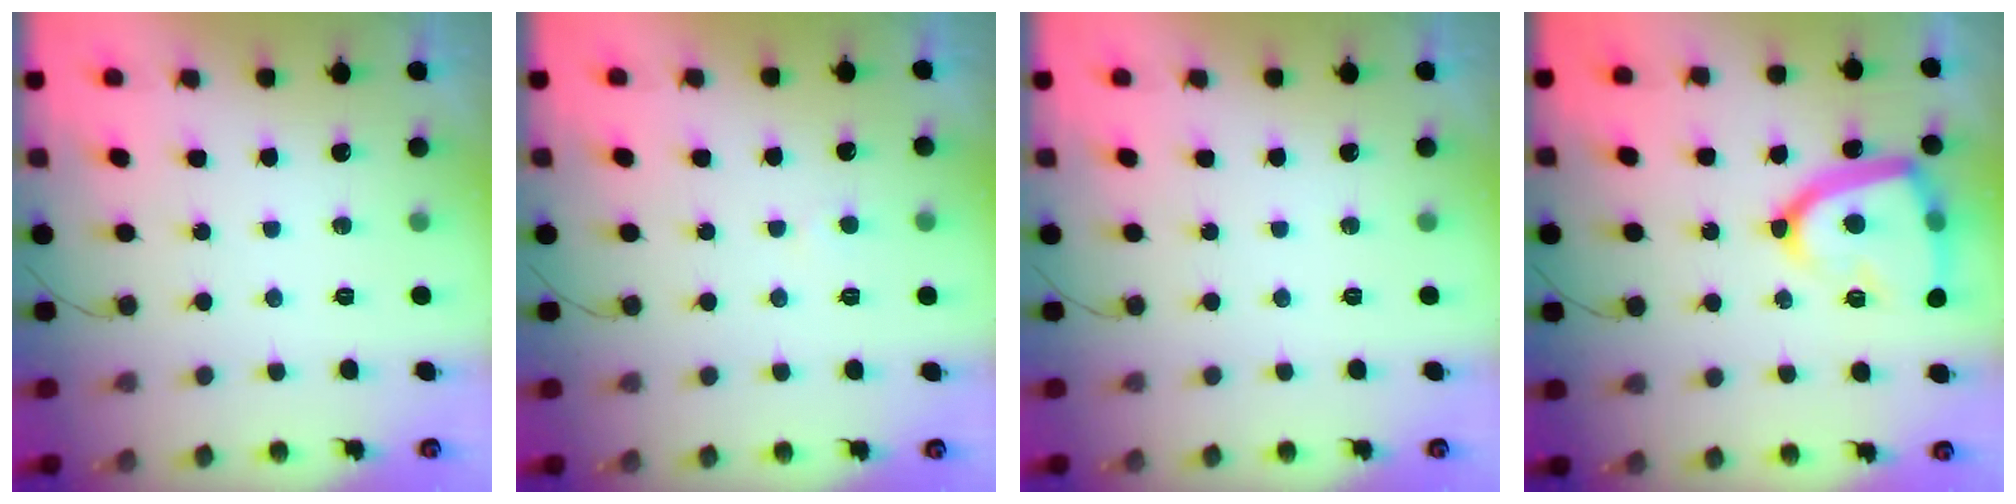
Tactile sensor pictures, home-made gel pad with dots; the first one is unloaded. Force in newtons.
{"total": 1.7, "press": 1.7, "slide": 0.2}
{"total": 0.0}
{"total": 18.7, "press": 18.6, "slide": 1.7}